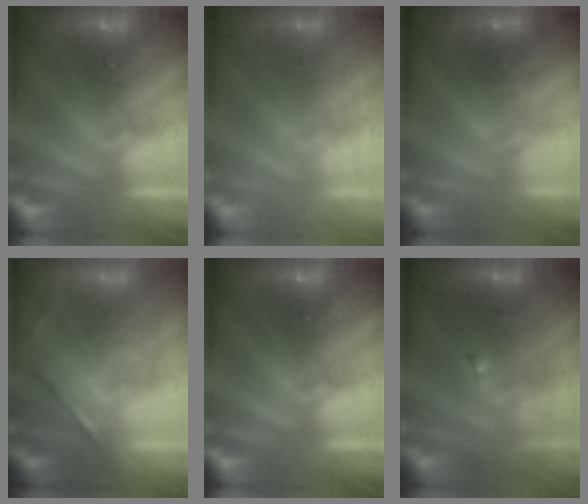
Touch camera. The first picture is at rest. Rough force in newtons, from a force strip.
{"total": 2.1}
{"total": 1.6}
{"total": 1.1}
{"total": 0.0}
{"total": 4.4}